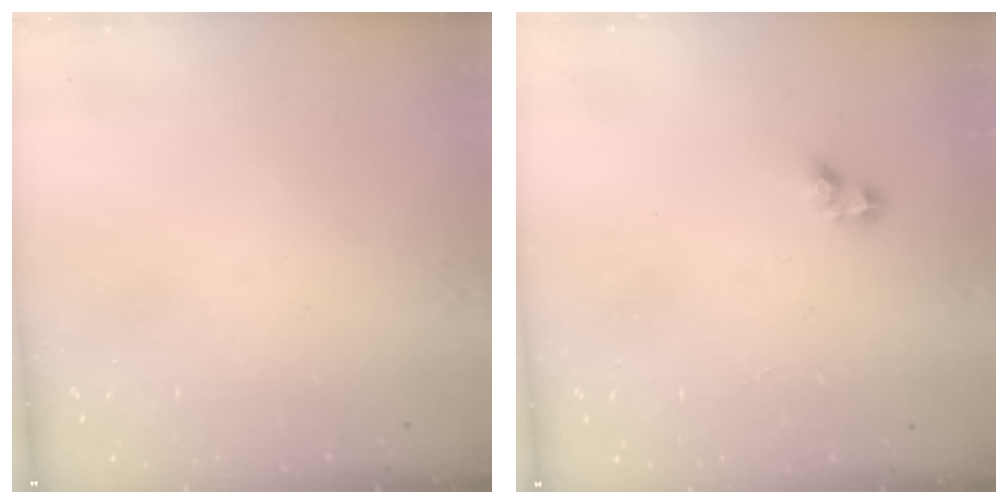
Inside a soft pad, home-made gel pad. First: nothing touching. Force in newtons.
{"total": 2.5, "press": 2.5, "slide": 0.1}